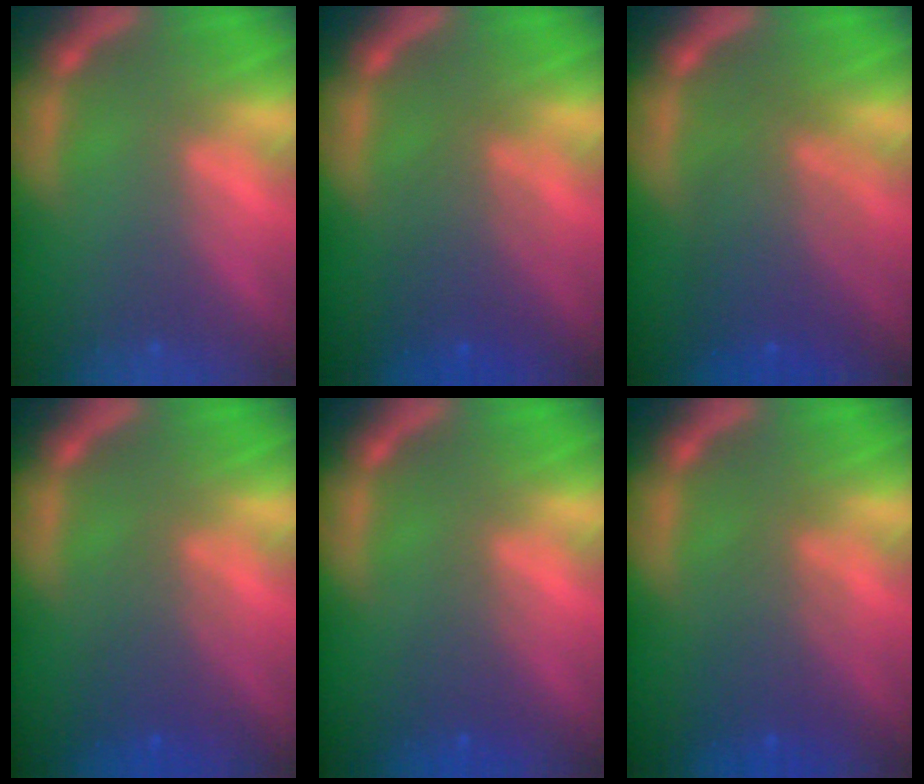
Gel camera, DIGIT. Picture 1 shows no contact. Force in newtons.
{"total": 4.0}
{"total": 6.0}
{"total": 3.1}
{"total": 2.0}
{"total": 3.6}